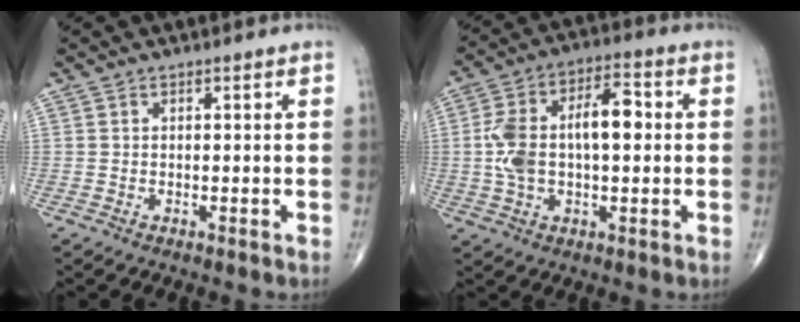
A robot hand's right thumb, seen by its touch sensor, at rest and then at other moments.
{"total": 14.5, "force": [0.7, 7.5, 12.5], "torque": [-0.228, 0.035, 0.011]}